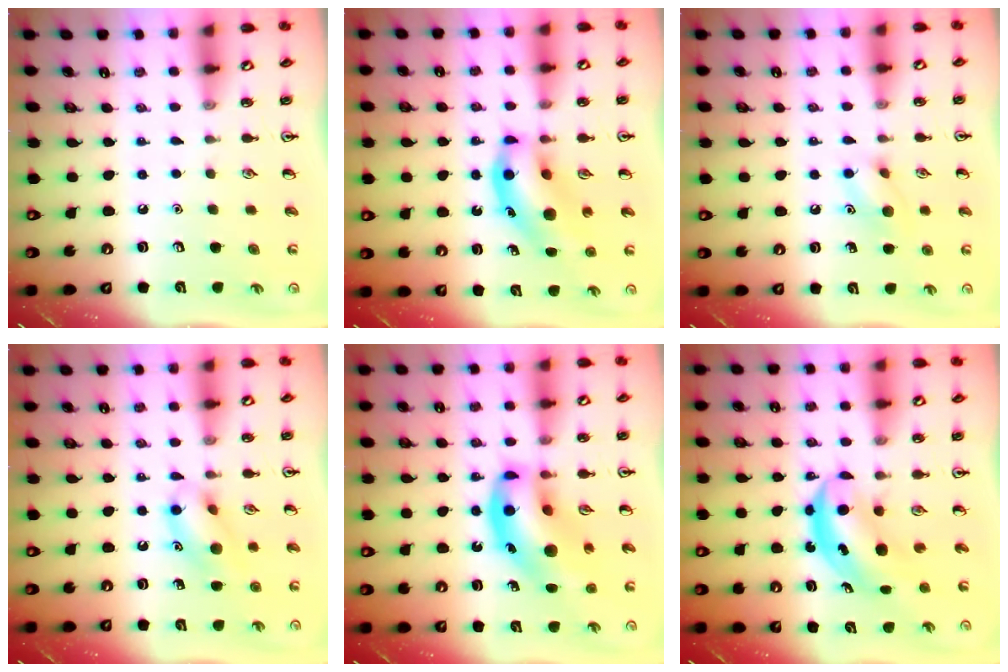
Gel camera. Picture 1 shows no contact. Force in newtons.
{"total": 12.3, "press": 11.7, "slide": 3.9}
{"total": 8.5, "press": 8.4, "slide": 1.4}
{"total": 11.9, "press": 11.7, "slide": 2.1}
{"total": 17.9, "press": 17.4, "slide": 4.3}
{"total": 5.2, "press": 5.1, "slide": 1.3}